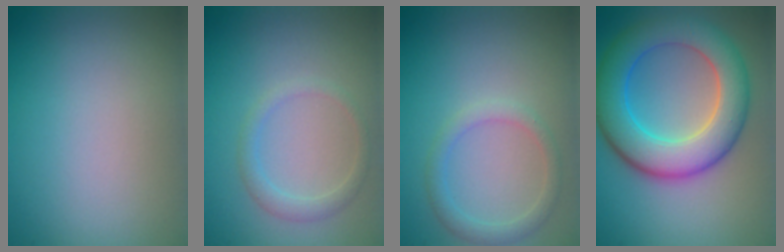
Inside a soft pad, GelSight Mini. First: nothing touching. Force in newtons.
{"total": 1.5, "press": 1.5, "slide": 0.1}
{"total": 1.8, "press": 1.8, "slide": 0.1}
{"total": 8.3, "press": 8.3, "slide": 0.1}